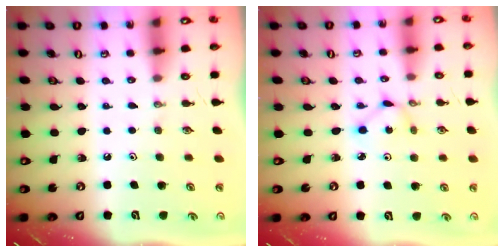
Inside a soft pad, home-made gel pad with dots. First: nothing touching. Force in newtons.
{"total": 1.6, "press": 1.6, "slide": 0.2}